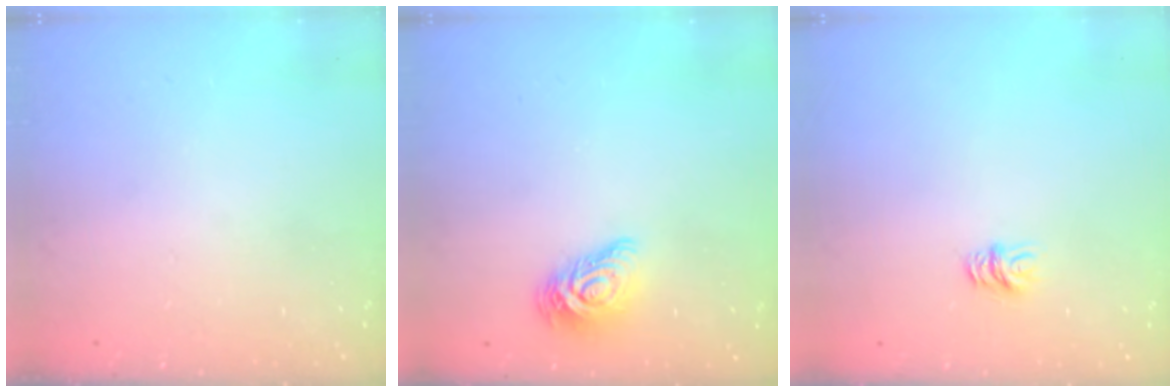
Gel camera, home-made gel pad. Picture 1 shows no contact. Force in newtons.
{"total": 9.6, "press": 9.6, "slide": 0.4}
{"total": 5.0, "press": 5.0, "slide": 0.4}